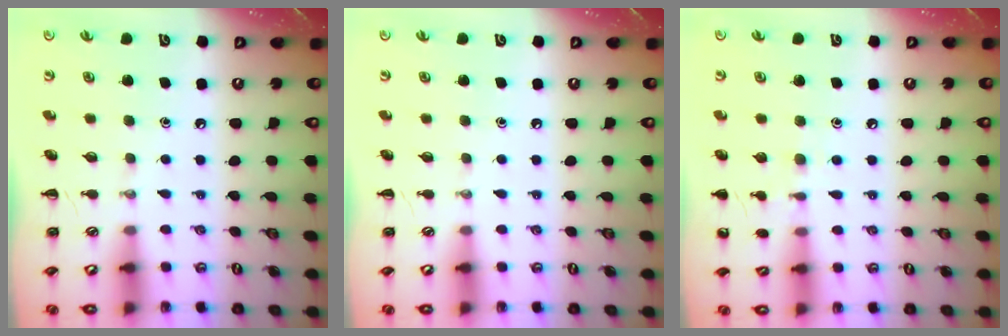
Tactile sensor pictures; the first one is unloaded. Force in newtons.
{"total": 0.0}
{"total": 6.7, "press": 6.5, "slide": 1.9}